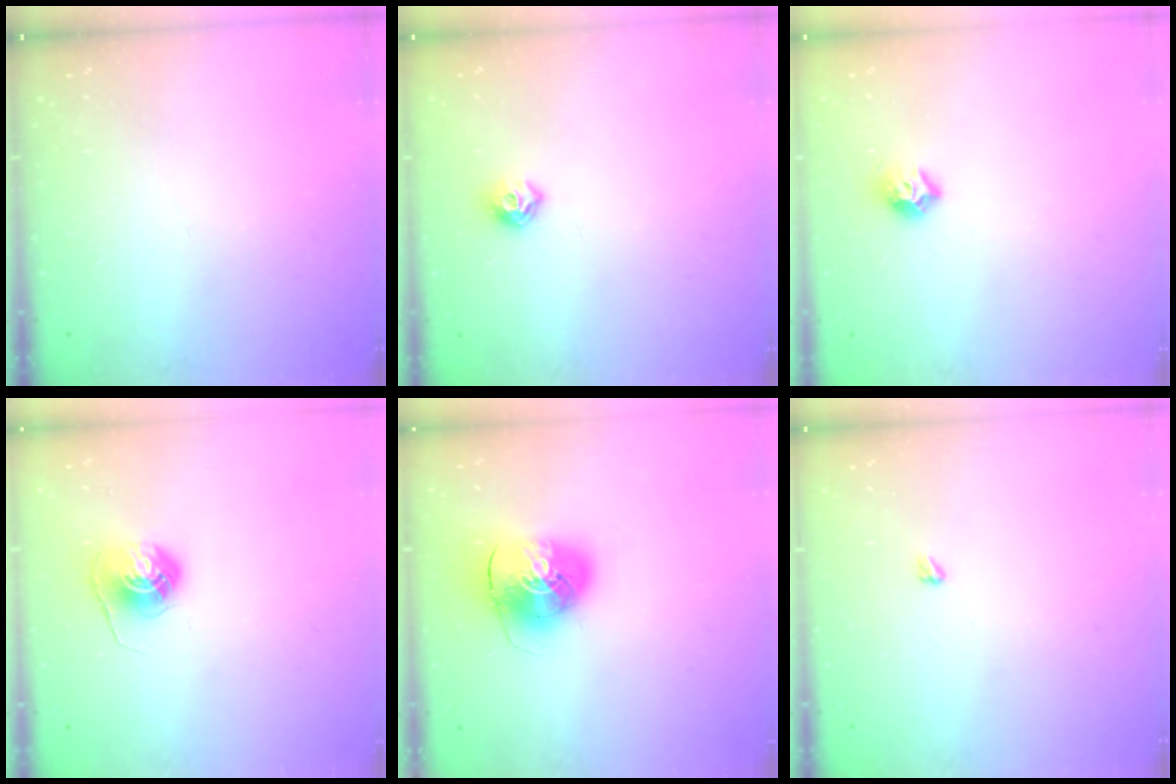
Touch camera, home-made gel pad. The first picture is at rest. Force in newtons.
{"total": 7.3, "press": 7.2, "slide": 0.9}
{"total": 7.9, "press": 7.9, "slide": 0.7}
{"total": 6.0, "press": 6.0, "slide": 0.4}
{"total": 10.4, "press": 10.3, "slide": 1.8}
{"total": 2.4, "press": 2.4, "slide": 0.4}